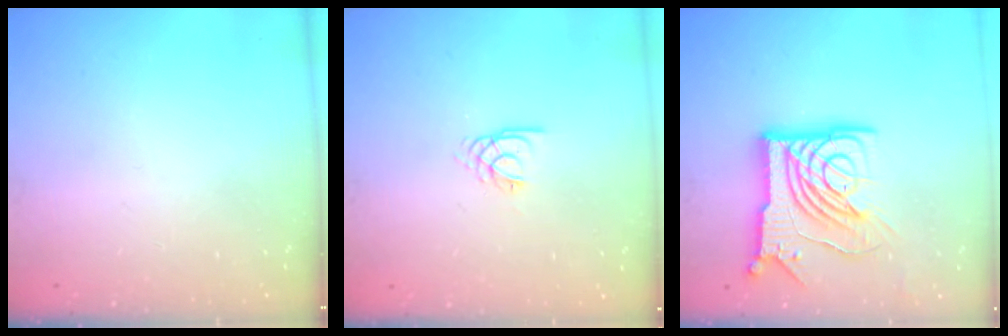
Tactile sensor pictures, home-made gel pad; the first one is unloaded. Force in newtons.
{"total": 2.8, "press": 2.7, "slide": 0.3}
{"total": 20.4, "press": 20.2, "slide": 2.3}